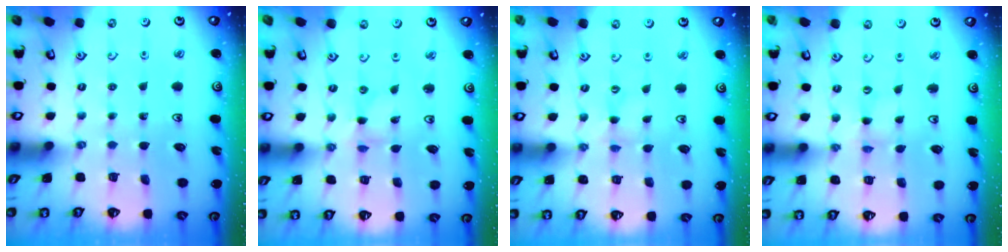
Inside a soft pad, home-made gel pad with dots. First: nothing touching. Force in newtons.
{"total": 0.0}
{"total": 1.0, "press": 0.9, "slide": 0.2}
{"total": 0.0}